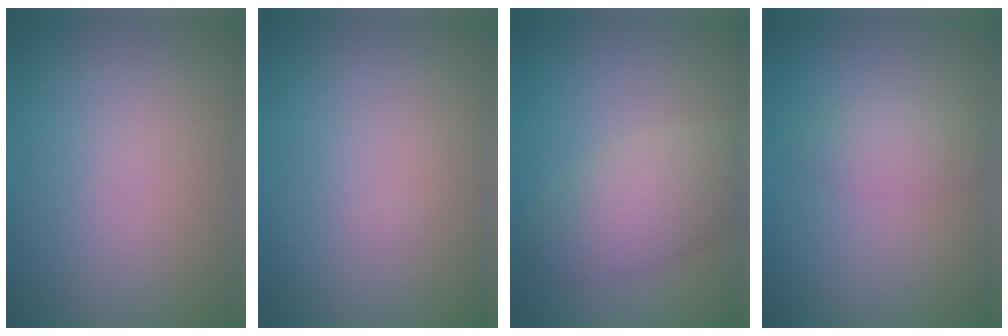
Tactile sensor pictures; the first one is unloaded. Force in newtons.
{"total": 0.0}
{"total": 4.4, "press": 4.4, "slide": 0.3}
{"total": 1.9, "press": 1.9, "slide": 0.1}